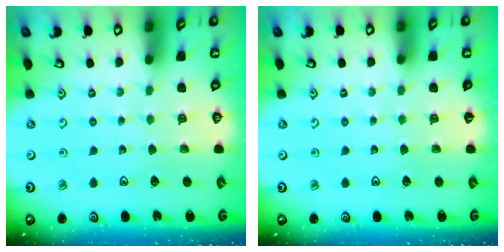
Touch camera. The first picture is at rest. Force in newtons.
{"total": 0.0}